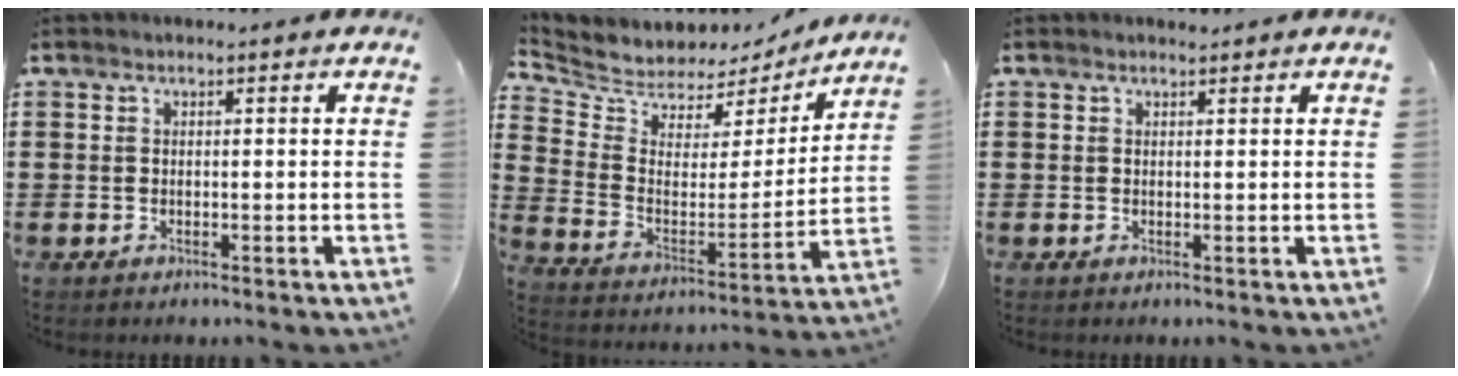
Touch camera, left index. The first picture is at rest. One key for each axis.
{"total": 5.2, "fx": 4.8, "fy": 1.9, "fz": -0.4, "tx": -0.033, "ty": -0.044, "tz": 0.079}
{"total": 0.6, "fx": 0.6, "fy": 0.1, "fz": 0.1, "tx": -0.004, "ty": 0.000, "tz": 0.011}